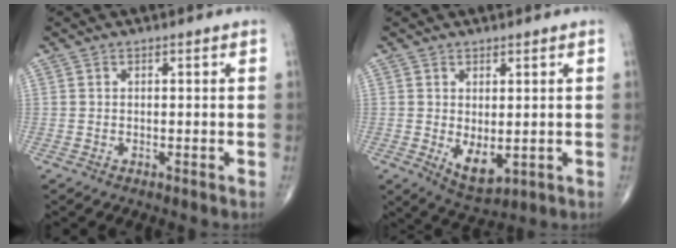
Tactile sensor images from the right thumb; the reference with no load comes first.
{"total": 5.7, "force": [-0.5, 2.9, 4.9], "torque": [-0.070, -0.013, 0.009]}